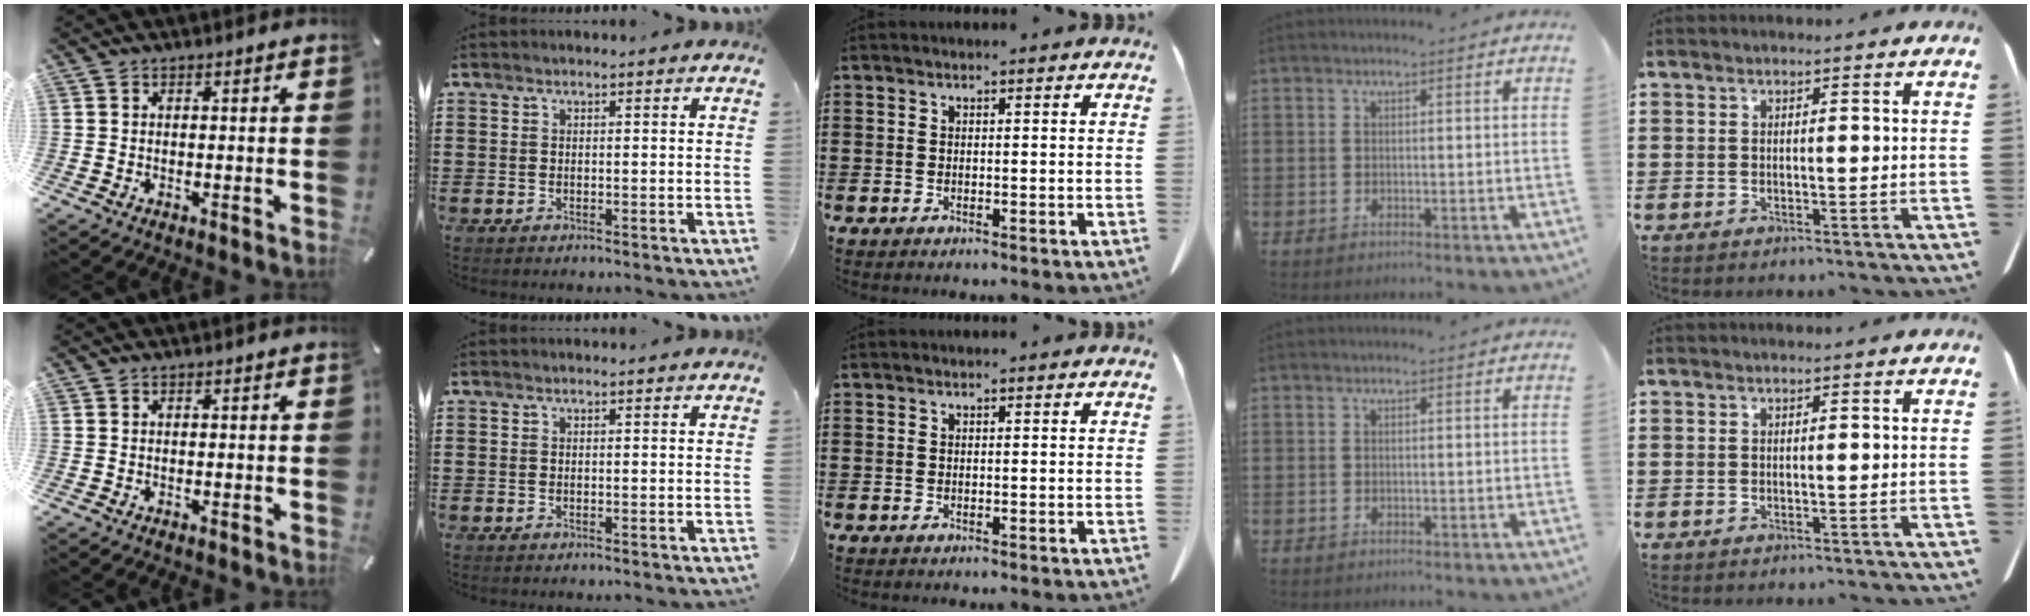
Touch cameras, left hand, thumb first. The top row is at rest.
{}